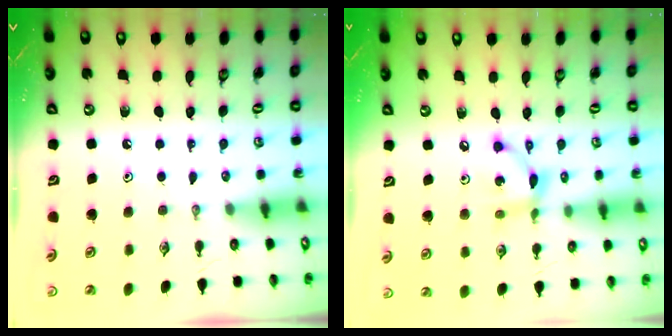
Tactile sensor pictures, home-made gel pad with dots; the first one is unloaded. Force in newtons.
{"total": 9.2, "press": 9.2, "slide": 0.5}